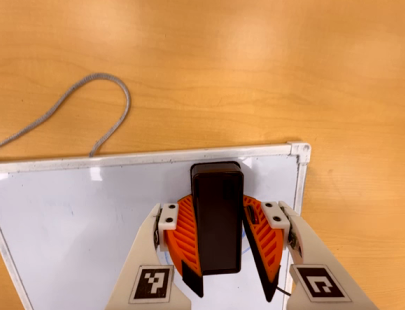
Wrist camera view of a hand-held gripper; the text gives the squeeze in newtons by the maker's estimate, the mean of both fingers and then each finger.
{"total": 9.5, "left": 10.9, "right": 8.0}